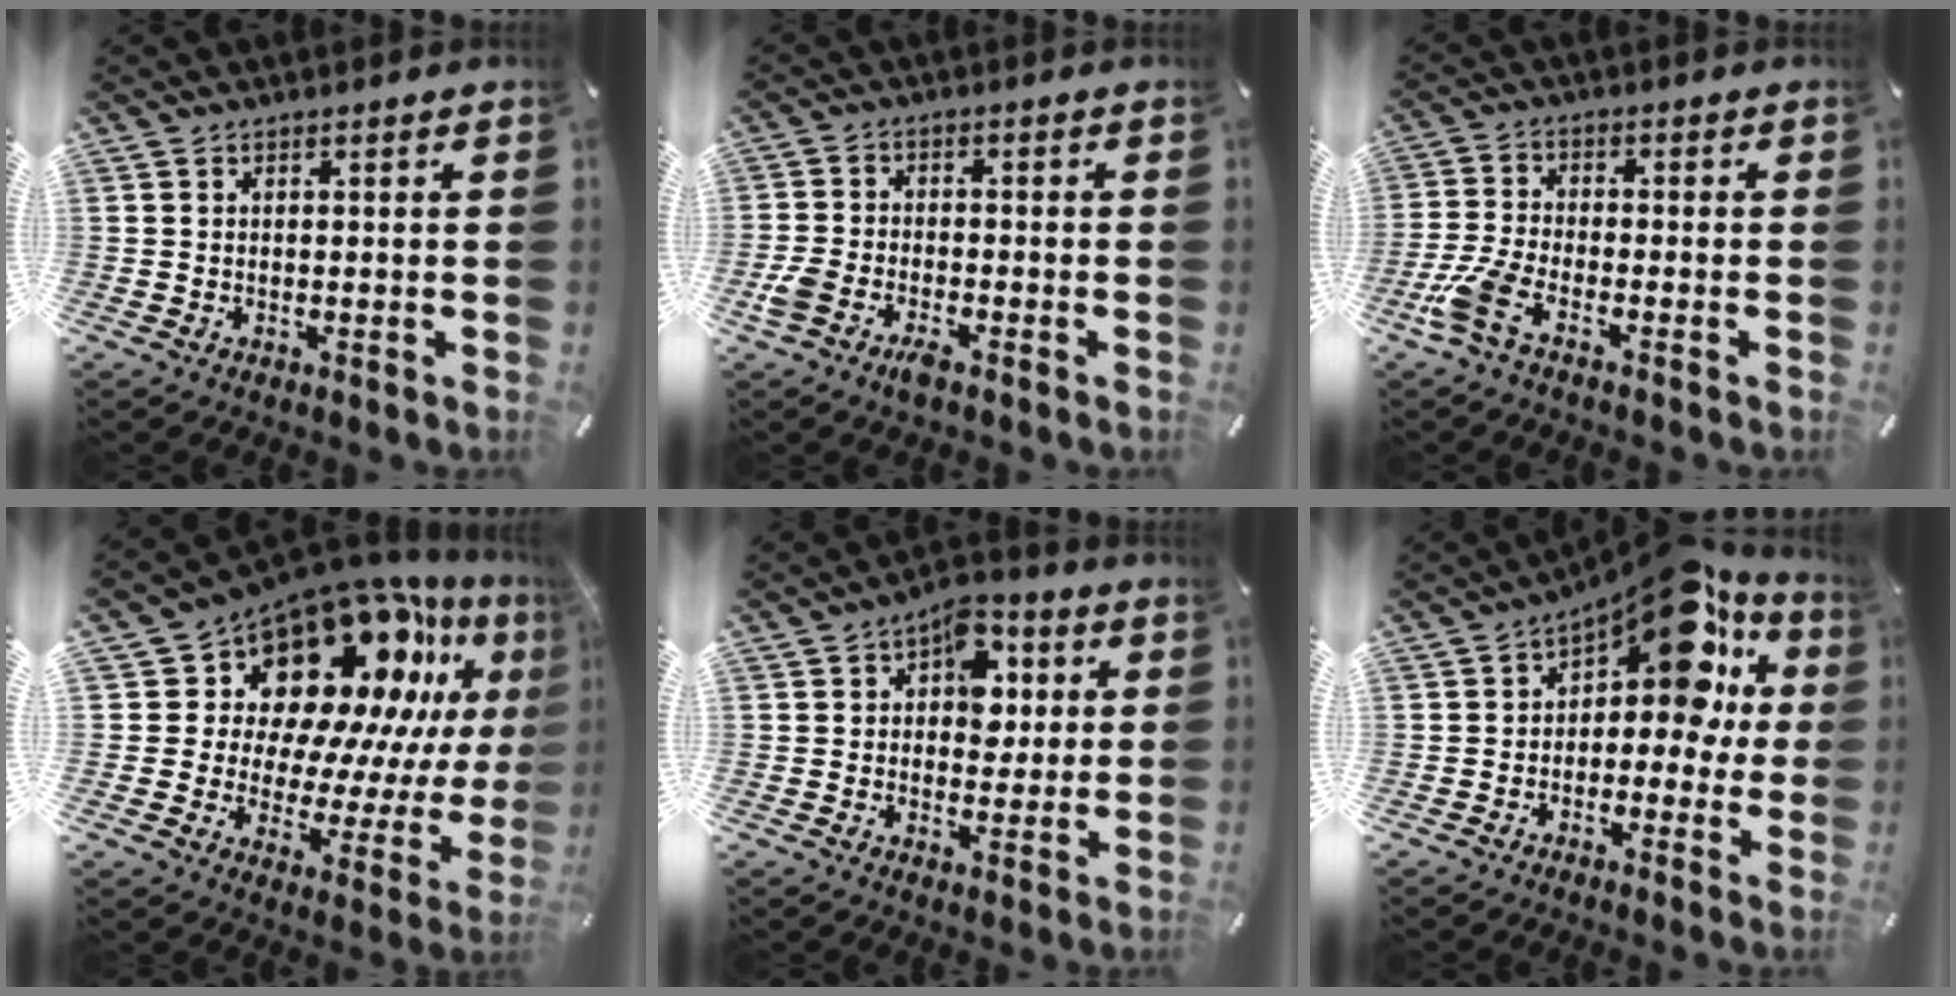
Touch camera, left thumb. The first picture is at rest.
{"total": 5.3, "force": [-3.5, 2.5, 3.1], "torque": [-0.072, 0.011, -0.068]}
{"total": 7.4, "force": [-4.2, 2.9, 5.4], "torque": [-0.137, -0.003, -0.081]}
{"total": 18.7, "force": [13.7, 10.2, 7.7], "torque": [-0.110, -0.136, 0.238]}
{"total": 9.9, "force": [2.5, 7.3, 6.3], "torque": [-0.075, -0.002, 0.040]}
{"total": 15.2, "force": [8.0, 7.4, 10.7], "torque": [-0.150, -0.055, 0.134]}